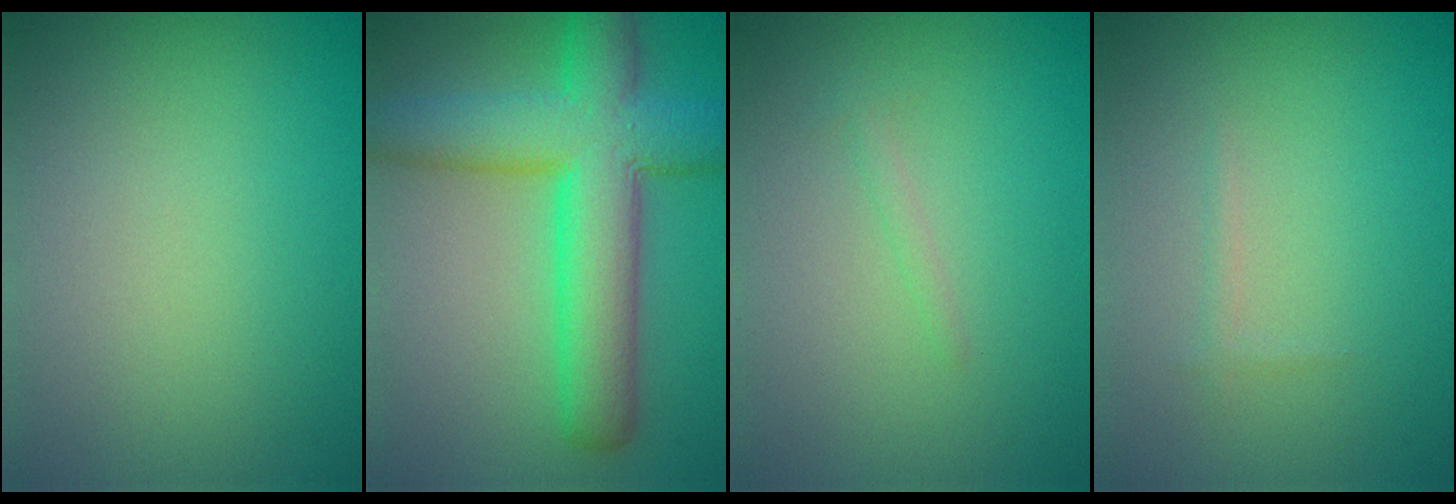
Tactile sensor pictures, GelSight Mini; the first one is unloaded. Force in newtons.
{"total": 9.7, "press": 9.7, "slide": 0.2}
{"total": 0.7, "press": 0.7, "slide": 0.1}
{"total": 0.5, "press": 0.5, "slide": 0.1}